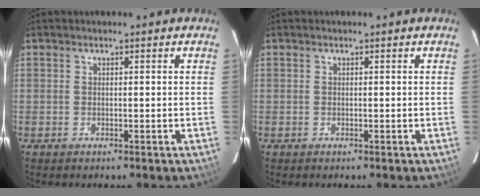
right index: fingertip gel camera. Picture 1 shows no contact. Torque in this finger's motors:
{"motor_torque": [0.00, 0.00, 0.00, 0.00]}